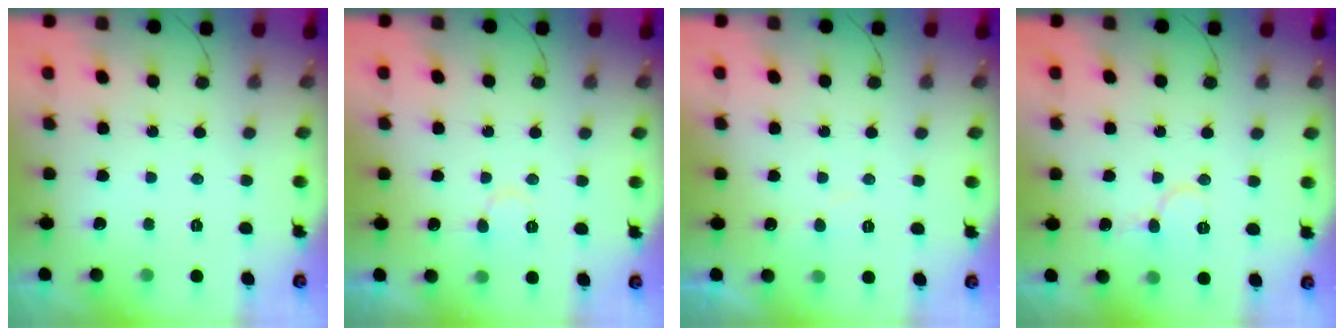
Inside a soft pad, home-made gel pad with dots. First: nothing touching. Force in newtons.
{"total": 6.3, "press": 6.3, "slide": 0.6}
{"total": 3.6, "press": 3.5, "slide": 0.3}
{"total": 8.3, "press": 8.2, "slide": 0.7}